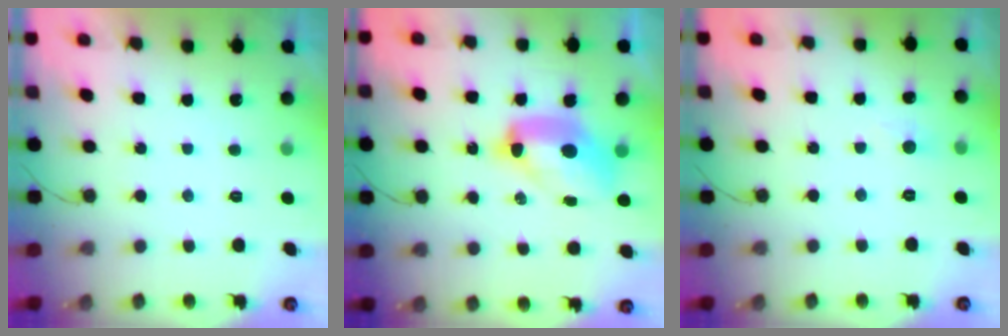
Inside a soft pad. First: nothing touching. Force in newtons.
{"total": 11.3, "press": 11.2, "slide": 1.1}
{"total": 4.6, "press": 4.6, "slide": 0.7}